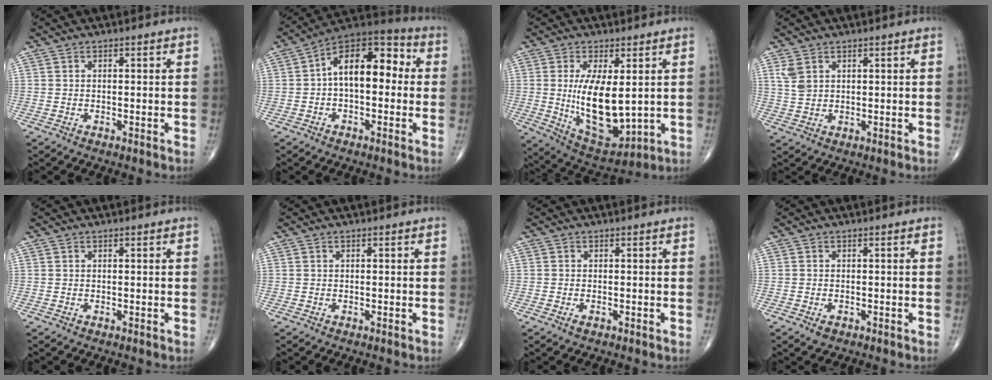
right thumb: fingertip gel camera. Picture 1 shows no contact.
{"total": 14.5, "force": [1.1, 8.0, 12.0], "torque": [-0.159, 0.047, 0.002]}
{"total": 14.5, "force": [0.8, 6.4, 12.9], "torque": [-0.208, -0.028, 0.035]}
{"total": 3.4, "force": [1.7, 2.2, 1.9], "torque": [-0.039, -0.002, 0.044]}
{"total": 0.0}
{"total": 0.0}
{"total": 0.9, "force": [-0.5, 0.5, 0.7], "torque": [-0.013, 0.001, -0.009]}
{"total": 1.4, "force": [-0.7, 0.9, 0.8], "torque": [-0.011, 0.001, -0.009]}